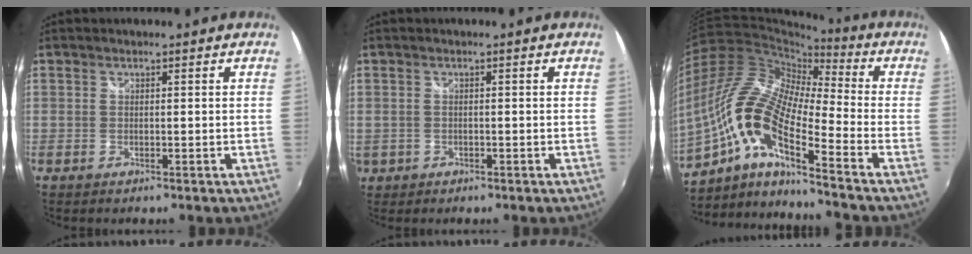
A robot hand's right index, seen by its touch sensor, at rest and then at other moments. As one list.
[{"total": 3.1, "force": [-0.4, 2.8, 1.2], "torque": [-0.029, -0.001, 0.000]}, {"total": 16.8, "force": [-8.0, 3.8, 14.3], "torque": [-0.253, -0.012, -0.174]}]